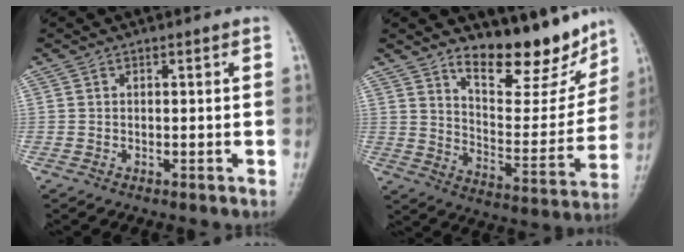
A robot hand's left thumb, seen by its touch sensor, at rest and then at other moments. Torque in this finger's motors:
{"motor_torque": [2.66, 2.34, 0.31, -0.11, 0.03]}